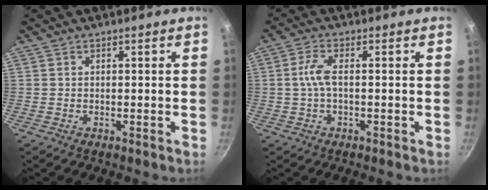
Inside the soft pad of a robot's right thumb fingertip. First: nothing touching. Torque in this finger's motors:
{"motor_torque": [-0.36, -0.33, 0.05, 0.05, 0.05]}